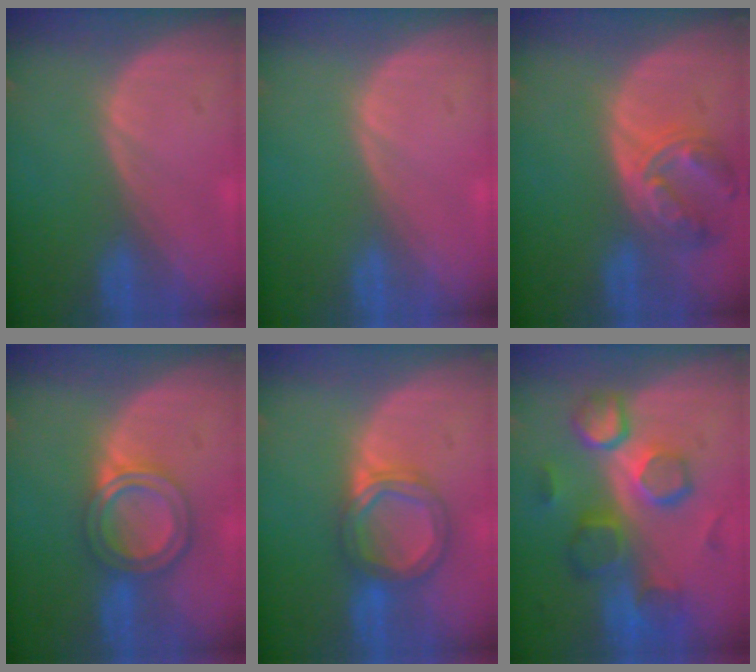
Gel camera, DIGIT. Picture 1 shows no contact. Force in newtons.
{"total": 0.0}
{"total": 7.6, "press": 6.7, "slide": 3.7}
{"total": 6.2, "press": 5.4, "slide": 3.0}
{"total": 6.3, "press": 5.8, "slide": 2.3}
{"total": 10.4, "press": 9.3, "slide": 4.8}